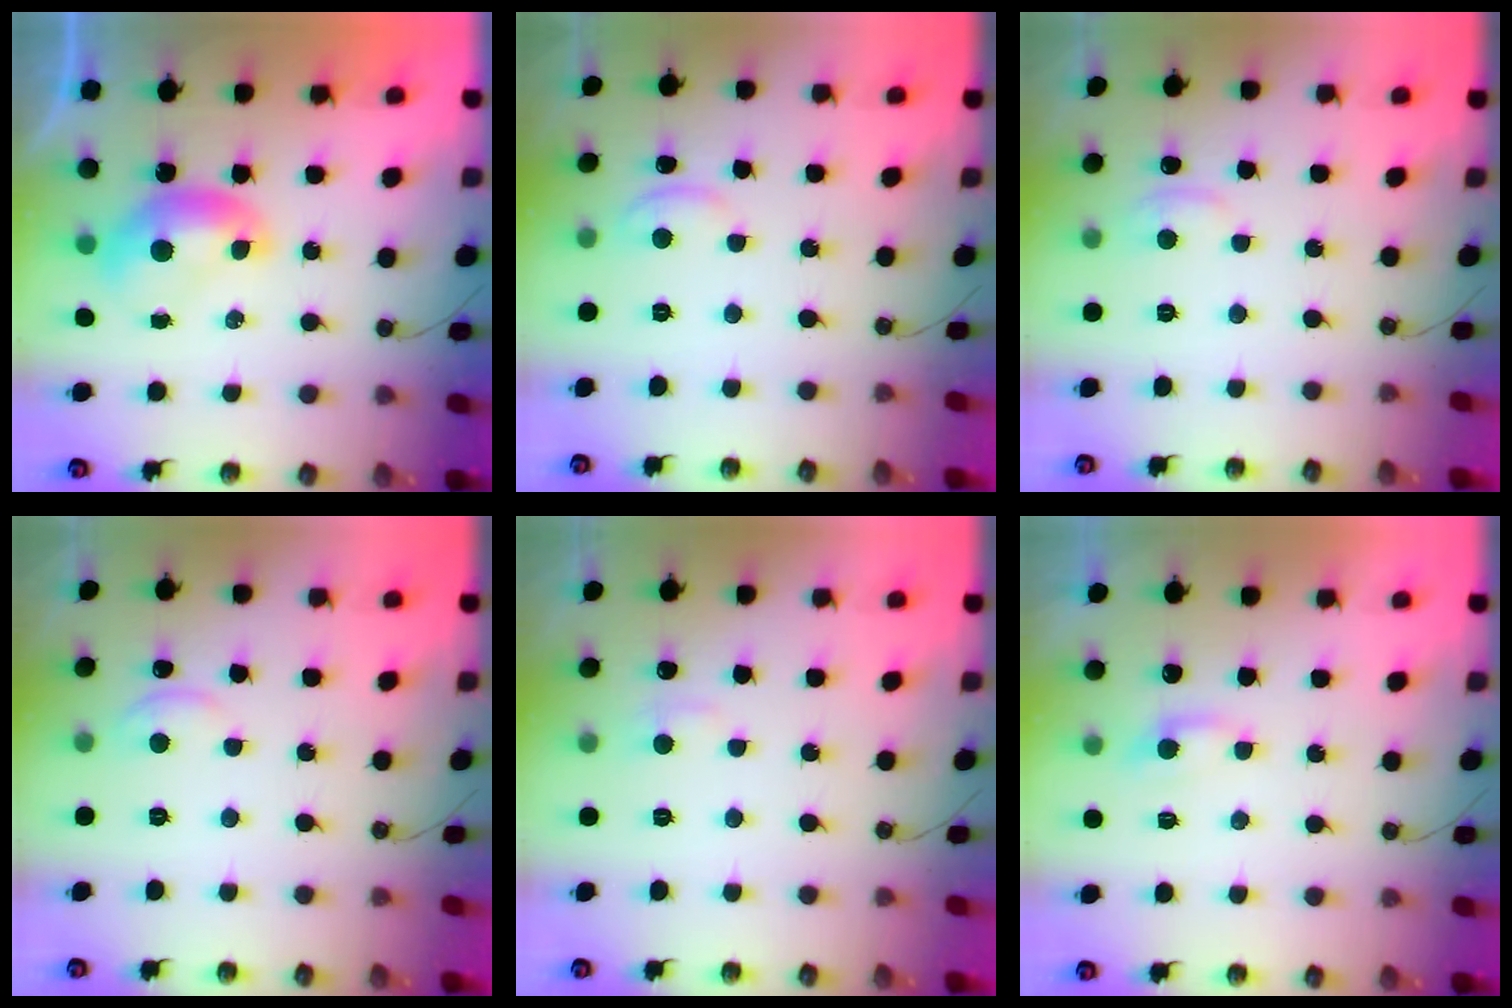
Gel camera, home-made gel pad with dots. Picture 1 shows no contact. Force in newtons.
{"total": 2.6, "press": 2.6, "slide": 0.2}
{"total": 2.0, "press": 1.9, "slide": 0.6}
{"total": 2.5, "press": 2.5, "slide": 0.2}
{"total": 2.0, "press": 1.8, "slide": 0.7}
{"total": 0.0}